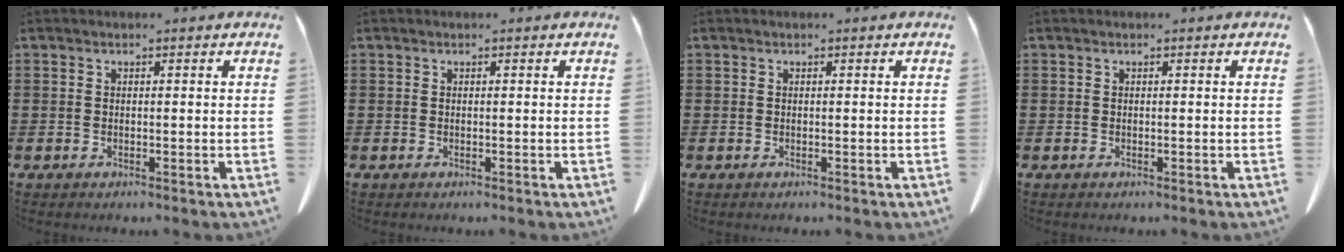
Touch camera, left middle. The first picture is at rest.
{"total": 0.0}
{"total": 0.0}
{"total": 0.0}